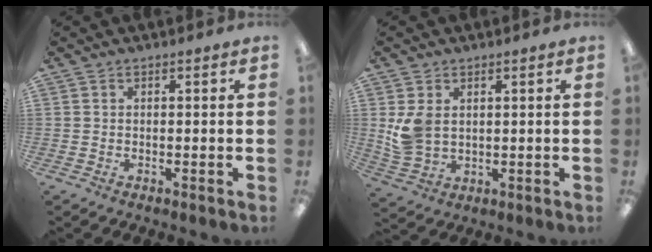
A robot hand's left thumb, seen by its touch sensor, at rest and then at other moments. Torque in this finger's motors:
{"motor_torque": [-0.19, 0.37, 0.90, -0.72, 0.05]}